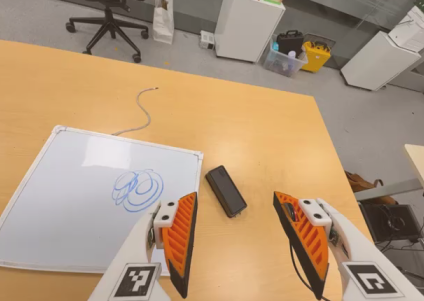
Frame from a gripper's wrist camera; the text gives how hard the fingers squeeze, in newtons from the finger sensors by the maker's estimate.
{"total": 0.0}